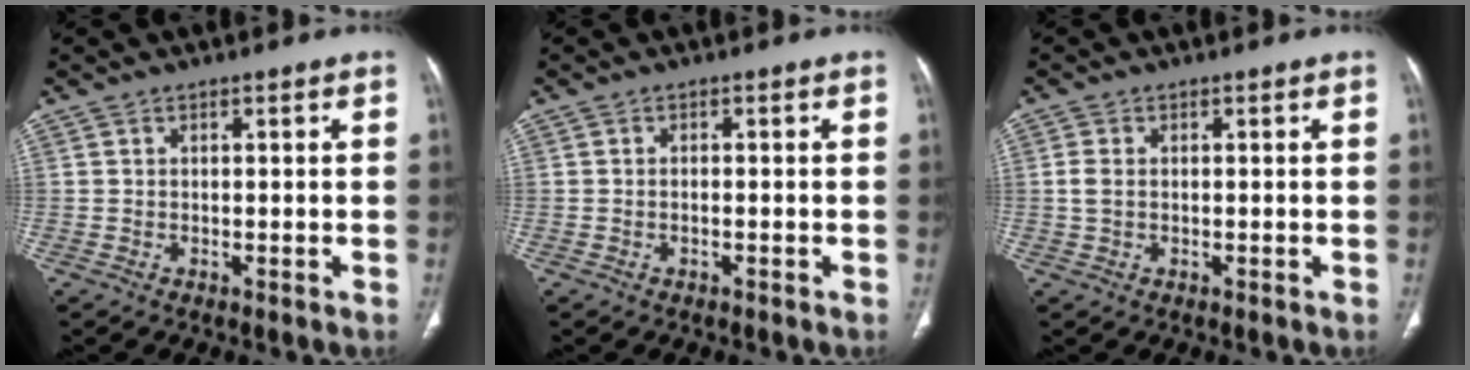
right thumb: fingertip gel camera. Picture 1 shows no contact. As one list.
[{"total": 0.6, "force": [-0.3, 0.2, 0.5], "torque": [-0.013, 0.004, -0.006]}, {"total": 2.1, "force": [0.1, 1.4, 1.6], "torque": [-0.041, 0.002, 0.000]}]